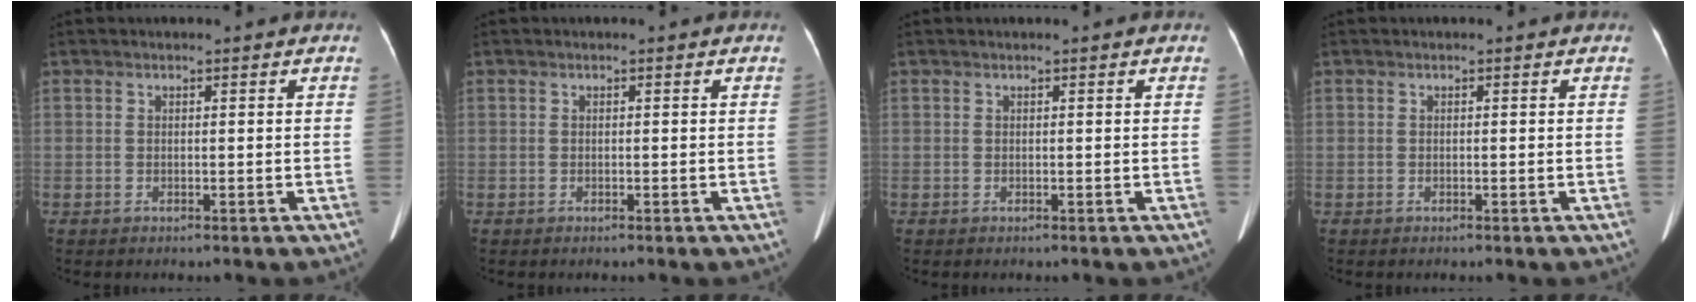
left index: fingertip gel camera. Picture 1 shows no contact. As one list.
[{"total": 0.0}, {"total": 0.0}, {"total": 0.0}]